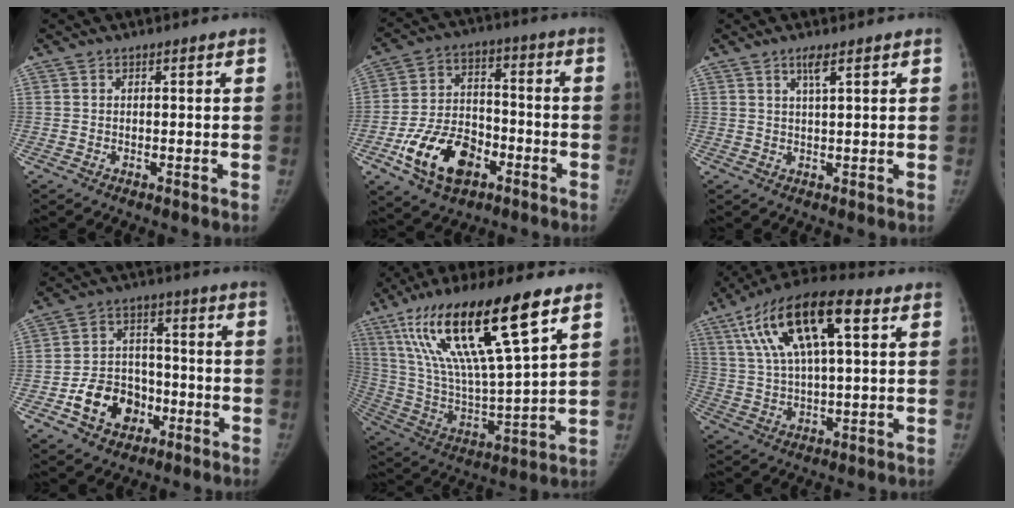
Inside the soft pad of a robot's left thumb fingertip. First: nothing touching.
{"total": 15.5, "force": [-7.0, 9.8, 9.7], "torque": [-0.148, 0.037, -0.120]}
{"total": 2.5, "force": [1.5, 0.3, 2.0], "torque": [-0.037, -0.002, 0.029]}
{"total": 12.4, "force": [-4.9, 9.7, 6.1], "torque": [-0.063, 0.040, -0.079]}
{"total": 26.4, "force": [13.7, 5.6, 21.9], "torque": [-0.417, -0.025, 0.253]}
{"total": 18.9, "force": [7.4, 7.0, 15.9], "torque": [-0.285, 0.011, 0.126]}